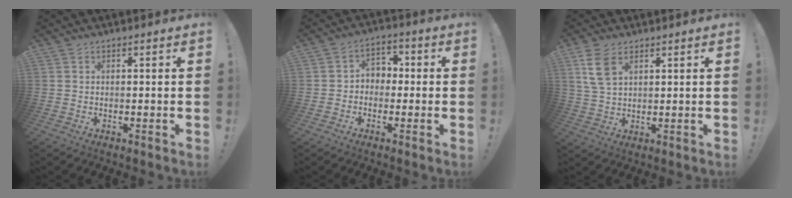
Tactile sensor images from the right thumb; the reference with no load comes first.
{"total": 4.9, "force": [-1.3, 4.2, 2.0], "torque": [-0.044, 0.025, -0.021]}
{"total": 7.6, "force": [3.7, 4.1, 5.2], "torque": [-0.097, -0.008, 0.071]}